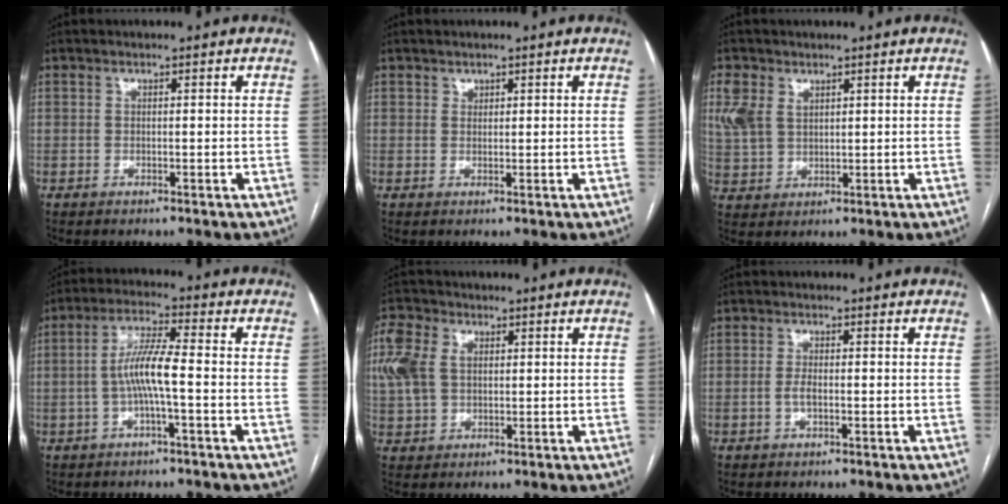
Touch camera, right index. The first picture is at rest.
{"total": 0.9, "force": [0.6, 0.6, 0.1], "torque": [0.004, -0.002, 0.008]}
{"total": 6.5, "force": [3.3, 4.4, 3.4], "torque": [-0.097, 0.018, 0.073]}
{"total": 7.0, "force": [-1.1, 0.5, 6.9], "torque": [-0.138, 0.012, -0.024]}
{"total": 9.8, "force": [2.9, 6.9, 6.3], "torque": [-0.186, 0.027, 0.057]}
{"total": 1.6, "force": [-0.3, 0.5, 1.5], "torque": [-0.035, 0.001, -0.006]}